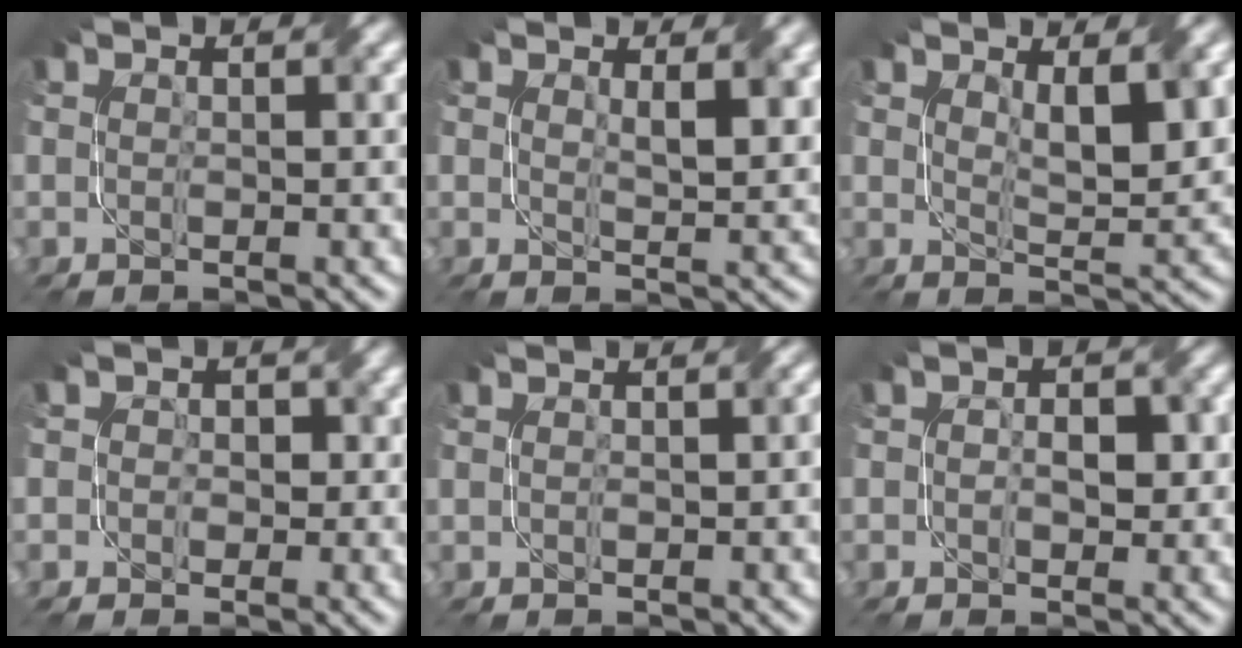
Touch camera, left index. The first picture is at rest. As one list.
[{"total": 2.9, "force": [1.3, 0.8, 2.4], "torque": [-0.036, -0.006, 0.025]}, {"total": 3.9, "force": [1.6, 1.2, 3.4], "torque": [-0.062, -0.008, 0.030]}, {"total": 3.1, "force": [0.5, 2.8, 1.3], "torque": [0.001, 0.005, -0.022]}, {"total": 0.8, "force": [0.0, 0.2, 0.8], "torque": [-0.014, -0.001, 0.000]}, {"total": 2.6, "force": [-0.1, 1.6, 2.1], "torque": [-0.023, 0.001, -0.003]}]